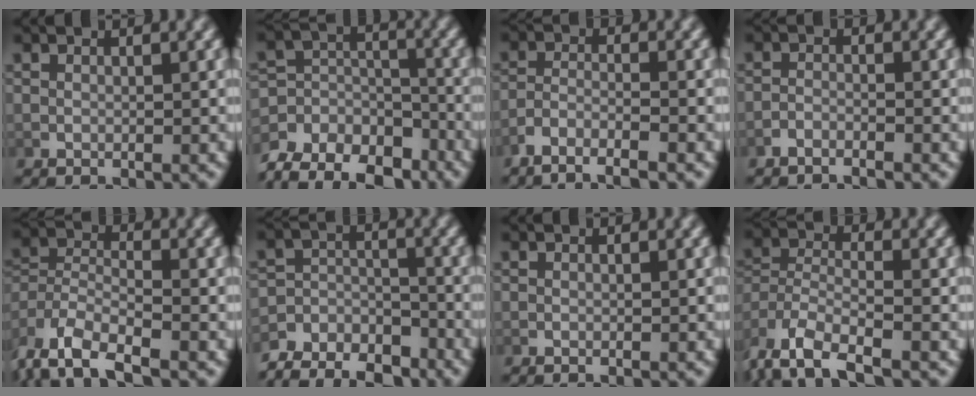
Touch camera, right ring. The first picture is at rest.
{"total": 10.3, "force": [-6.4, 6.7, 4.6], "torque": [-0.092, -0.044, -0.095]}
{"total": 4.2, "force": [-3.5, 0.9, 2.1], "torque": [-0.040, -0.007, -0.060]}
{"total": 1.8, "force": [-1.8, 0.2, 0.4], "torque": [-0.008, -0.004, -0.035]}
{"total": 5.8, "force": [-2.1, 4.3, 3.3], "torque": [-0.092, -0.023, -0.035]}
{"total": 7.6, "force": [-5.9, 3.7, 2.9], "torque": [-0.038, -0.016, -0.099]}
{"total": 0.0}
{"total": 5.0, "force": [-2.3, 3.1, 3.2], "torque": [-0.091, -0.028, -0.029]}